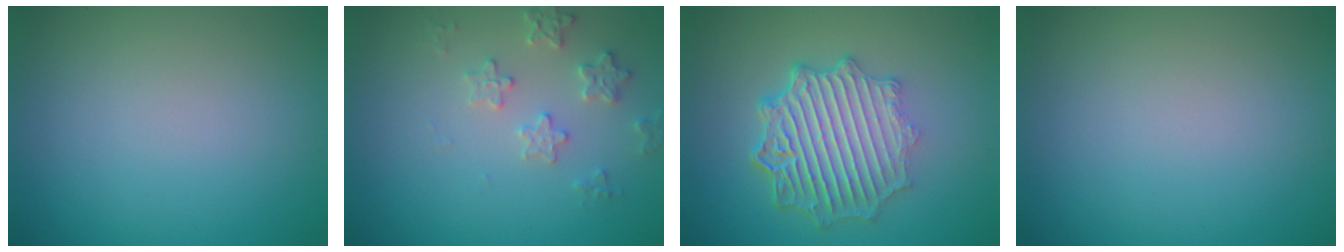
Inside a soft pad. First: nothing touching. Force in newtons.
{"total": 2.5, "press": 2.4, "slide": 0.6}
{"total": 6.9, "press": 5.2, "slide": 4.6}
{"total": 0.0}